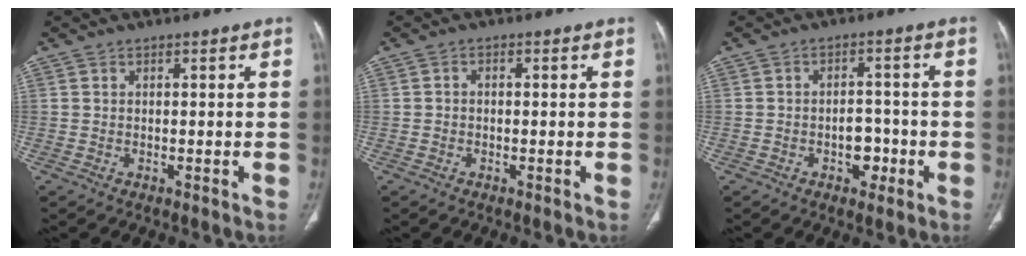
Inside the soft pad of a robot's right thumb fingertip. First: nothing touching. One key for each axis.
{"total": 0.8, "fx": -0.2, "fy": 0.6, "fz": 0.5, "tx": -0.005, "ty": 0.003, "tz": -0.006}
{"total": 4.8, "fx": -1.8, "fy": 3.3, "fz": 2.9, "tx": -0.016, "ty": 0.019, "tz": -0.025}